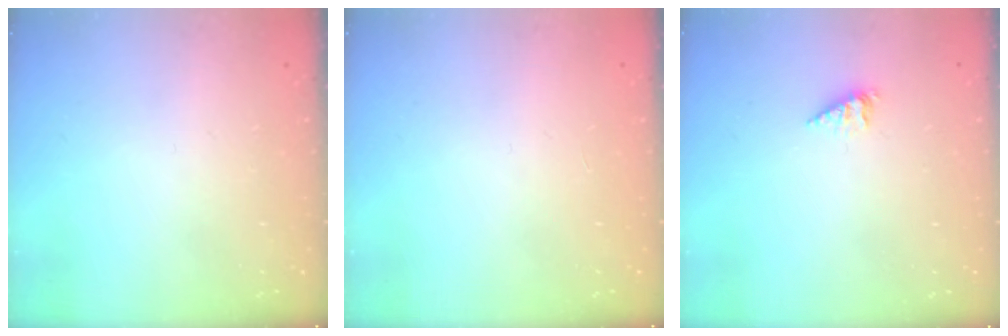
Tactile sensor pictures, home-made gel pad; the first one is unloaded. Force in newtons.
{"total": 0.0}
{"total": 2.3, "press": 2.2, "slide": 0.3}